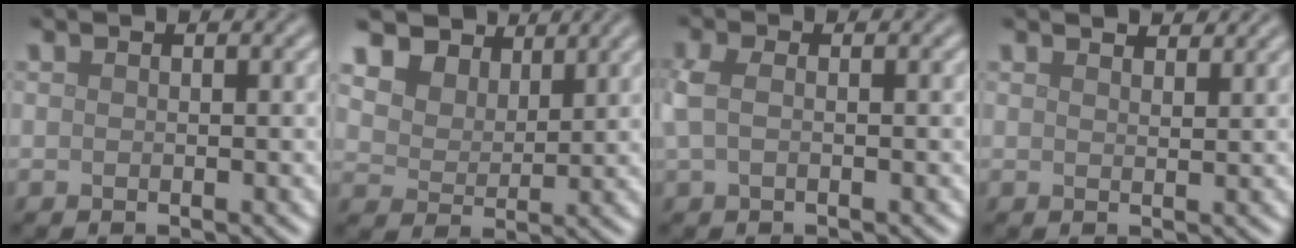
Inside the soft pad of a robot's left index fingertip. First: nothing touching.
{"total": 7.6, "force": [5.5, 4.5, 2.7], "torque": [-0.086, 0.004, 0.103]}
{"total": 2.1, "force": [0.2, 1.2, 1.7], "torque": [-0.044, 0.005, -0.001]}
{"total": 2.6, "force": [2.5, 0.4, 0.8], "torque": [-0.015, 0.003, 0.033]}